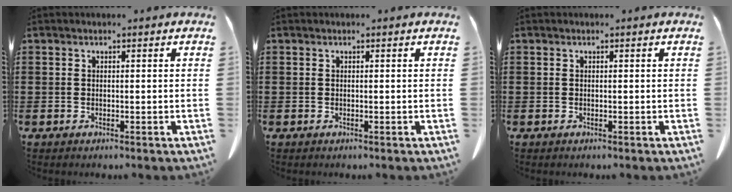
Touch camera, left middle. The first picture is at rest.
{"total": 0.0}
{"total": 0.0}